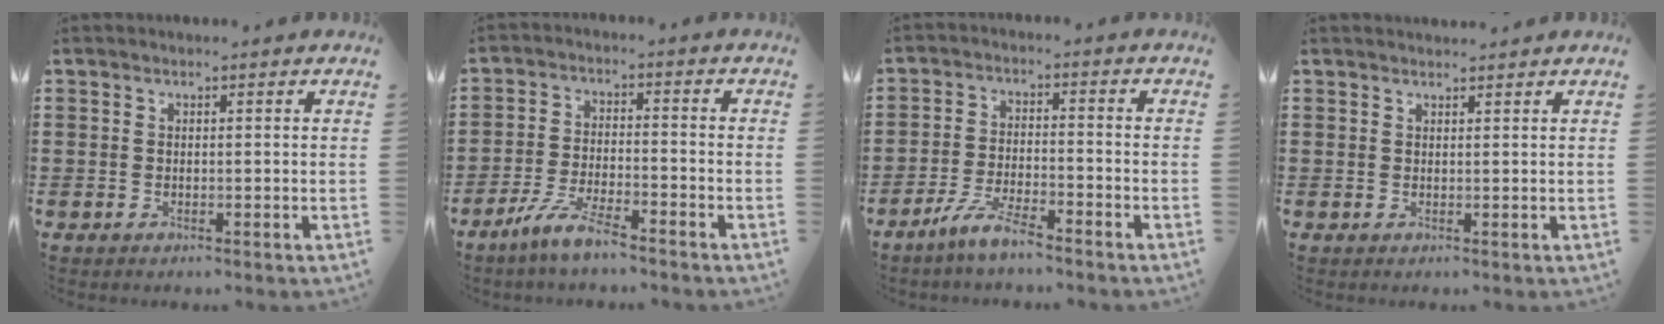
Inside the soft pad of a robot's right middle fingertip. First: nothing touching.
{"total": 5.9, "force": [-4.8, 0.6, 3.4], "torque": [-0.081, -0.010, -0.094]}
{"total": 5.4, "force": [-4.5, 0.4, 2.9], "torque": [-0.068, -0.008, -0.088]}
{"total": 1.2, "force": [1.2, 0.1, 0.1], "torque": [0.003, -0.003, 0.022]}